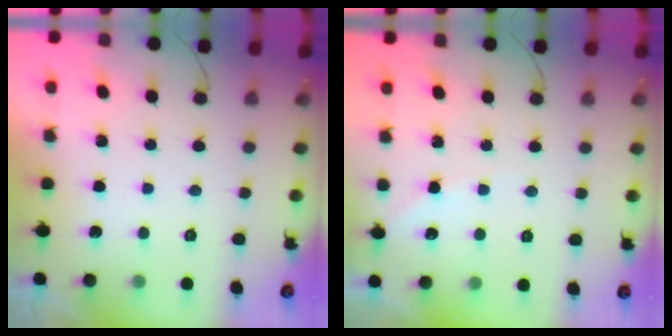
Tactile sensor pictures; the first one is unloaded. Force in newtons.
{"total": 3.5, "press": 3.5, "slide": 0.5}